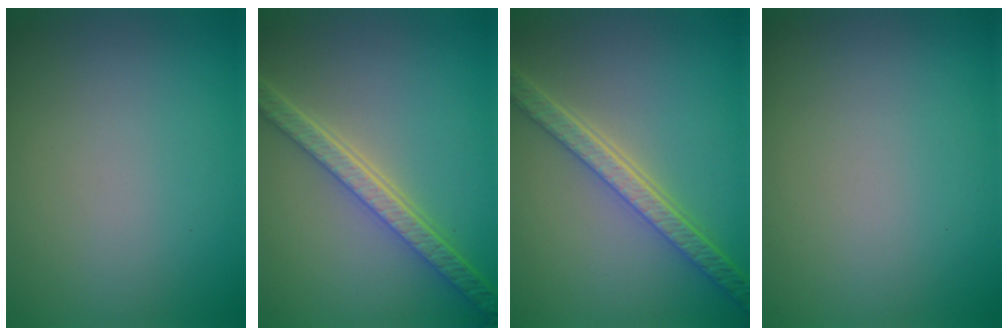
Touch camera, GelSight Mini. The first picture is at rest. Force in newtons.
{"total": 5.6, "press": 4.3, "slide": 3.7}
{"total": 5.7, "press": 4.3, "slide": 3.7}
{"total": 0.0}